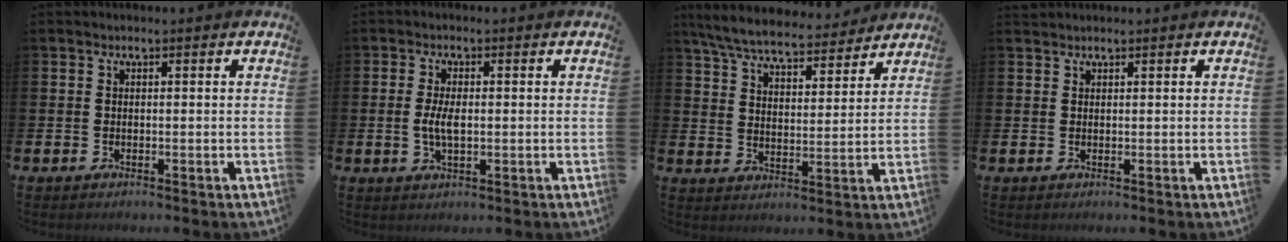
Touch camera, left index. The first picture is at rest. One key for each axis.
{"total": 3.6, "fx": -0.1, "fy": 1.5, "fz": 3.3, "tx": -0.064, "ty": -0.001, "tz": -0.007}
{"total": 7.2, "fx": 6.8, "fy": 1.3, "fz": 2.0, "tx": -0.068, "ty": -0.038, "tz": 0.120}
{"total": 0.9, "fx": 0.9, "fy": 0.1, "fz": -0.1, "tx": 0.015, "ty": -0.004, "tz": 0.013}